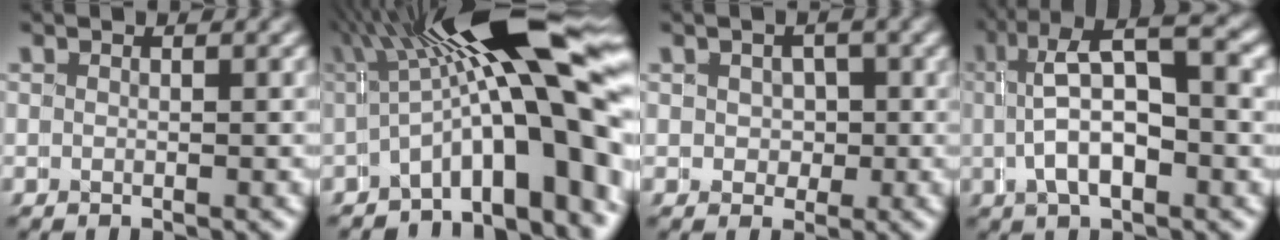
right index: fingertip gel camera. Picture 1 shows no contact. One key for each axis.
{"total": 13.3, "fx": 0.1, "fy": 4.7, "fz": 12.5, "tx": -0.190, "ty": 0.004, "tz": 0.004}
{"total": 2.0, "fx": 0.2, "fy": 1.9, "fz": 0.7, "tx": 0.006, "ty": 0.009, "tz": -0.002}
{"total": 7.3, "fx": 1.1, "fy": 2.7, "fz": 6.7, "tx": -0.102, "ty": 0.016, "tz": 0.013}